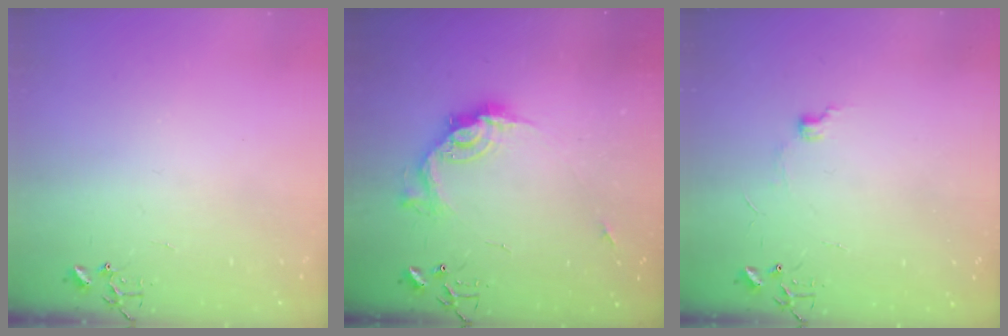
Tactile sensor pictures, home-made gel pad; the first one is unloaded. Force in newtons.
{"total": 14.2, "press": 14.2, "slide": 1.3}
{"total": 5.3, "press": 5.2, "slide": 0.7}